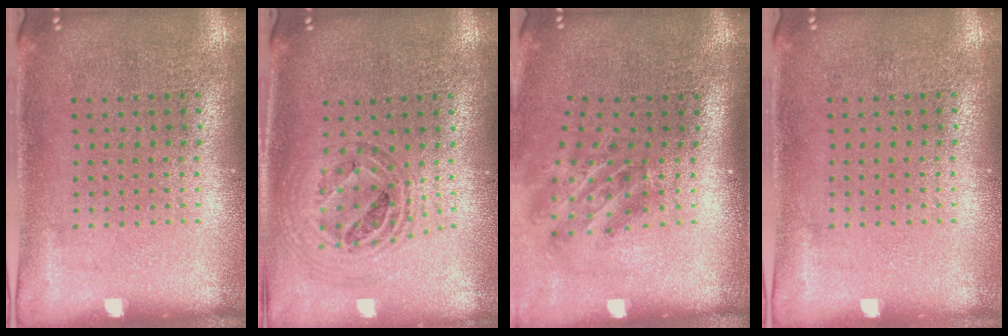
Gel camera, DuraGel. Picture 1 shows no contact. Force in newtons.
{"total": 1.0, "press": 1.0, "slide": 0.1}
{"total": 1.9, "press": 1.2, "slide": 1.5}
{"total": 0.0}